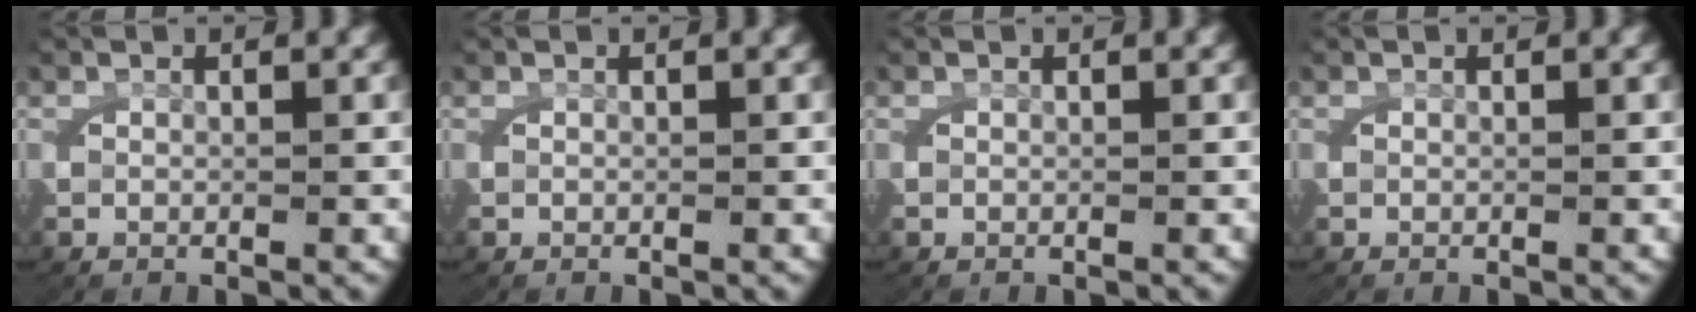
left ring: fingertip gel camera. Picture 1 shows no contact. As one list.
[{"total": 0.0}, {"total": 0.0}, {"total": 0.9, "force": [0.1, -0.9, -0.4], "torque": [0.003, -0.007, 0.009]}]